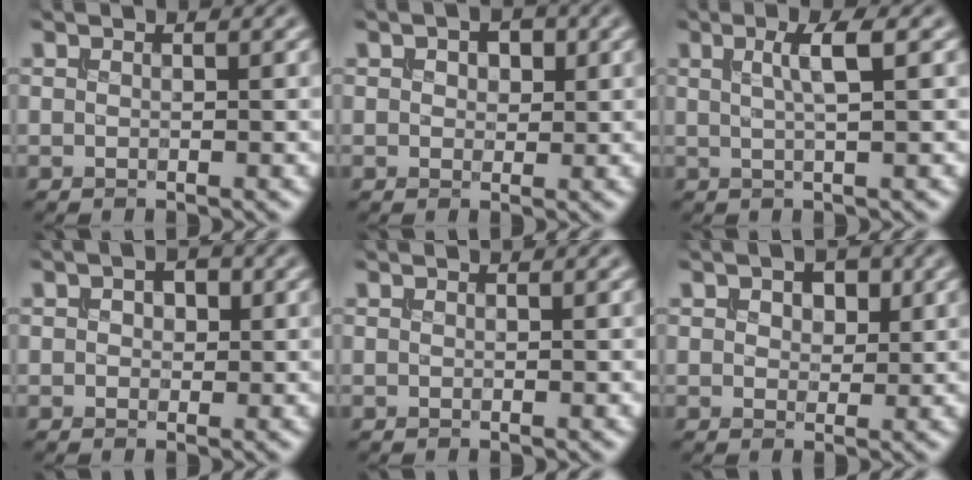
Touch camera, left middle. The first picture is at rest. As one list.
[{"total": 2.6, "force": [1.0, 1.6, 1.7], "torque": [-0.025, 0.005, 0.007]}, {"total": 3.0, "force": [0.7, 0.7, 2.8], "torque": [-0.041, 0.003, 0.007]}, {"total": 2.1, "force": [0.6, 1.4, 1.4], "torque": [-0.020, 0.004, 0.002]}, {"total": 0.0}, {"total": 3.1, "force": [1.4, 1.9, 2.0], "torque": [-0.027, 0.004, 0.013]}]